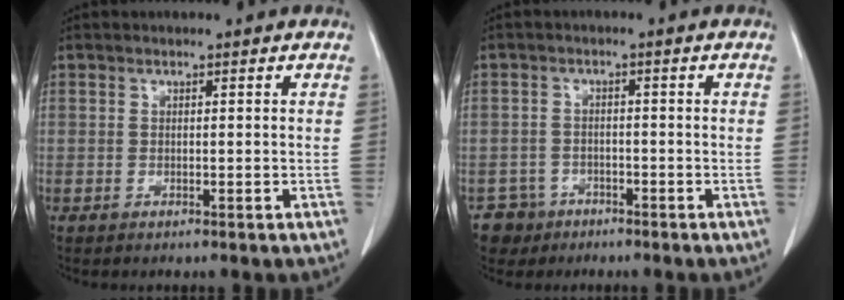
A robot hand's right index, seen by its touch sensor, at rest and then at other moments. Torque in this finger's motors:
{"motor_torque": [-1.20, 0.09, -0.93, -0.18]}